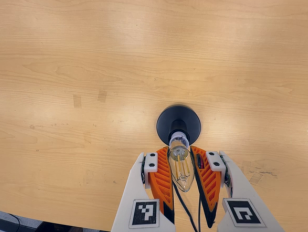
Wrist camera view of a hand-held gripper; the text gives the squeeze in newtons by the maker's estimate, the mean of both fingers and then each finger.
{"total": 20.4, "left": 21.4, "right": 19.3}